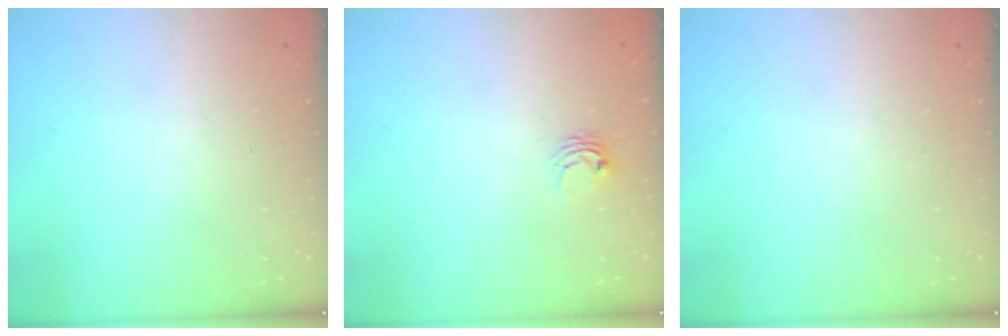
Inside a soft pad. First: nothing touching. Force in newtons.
{"total": 3.7, "press": 3.7, "slide": 0.3}
{"total": 0.0}